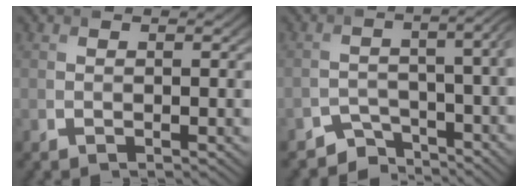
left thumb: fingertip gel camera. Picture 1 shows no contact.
{"total": 5.0, "force": [-4.1, 1.9, 2.2], "torque": [-0.032, -0.012, -0.066]}